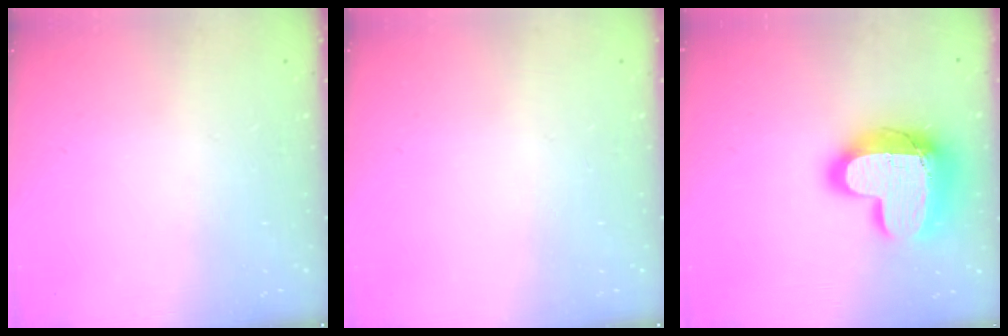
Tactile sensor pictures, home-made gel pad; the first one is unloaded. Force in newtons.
{"total": 0.0}
{"total": 18.9, "press": 18.8, "slide": 1.5}